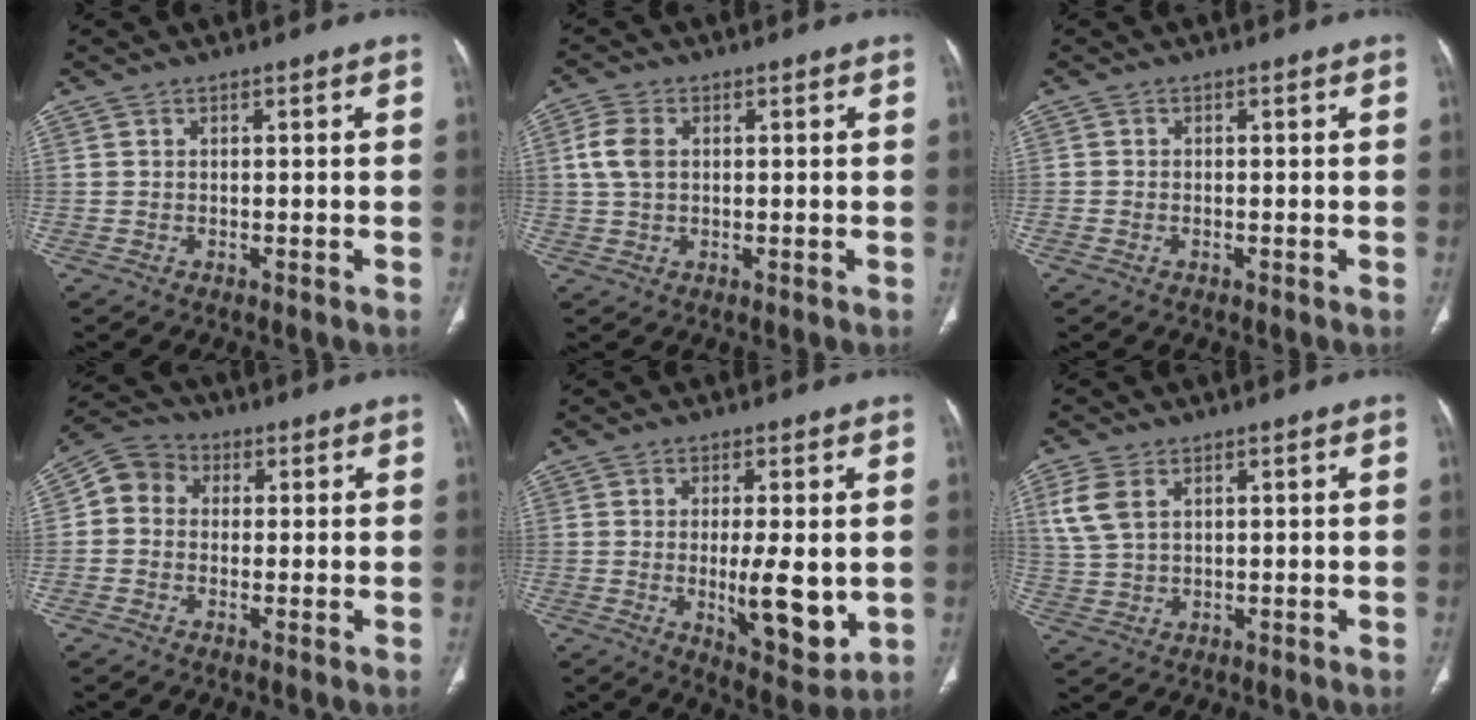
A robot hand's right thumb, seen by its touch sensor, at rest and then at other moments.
{"total": 5.1, "force": [0.9, 3.4, 3.6], "torque": [-0.083, 0.006, 0.015]}
{"total": 0.8, "force": [-0.3, 0.5, 0.5], "torque": [-0.010, 0.005, -0.008]}
{"total": 6.5, "force": [0.6, 5.6, 3.2], "torque": [-0.045, 0.019, -0.004]}
{"total": 11.1, "force": [-0.9, 3.8, 10.4], "torque": [-0.142, -0.025, -0.004]}
{"total": 4.2, "force": [1.7, 2.6, 2.7], "torque": [-0.061, -0.001, 0.042]}